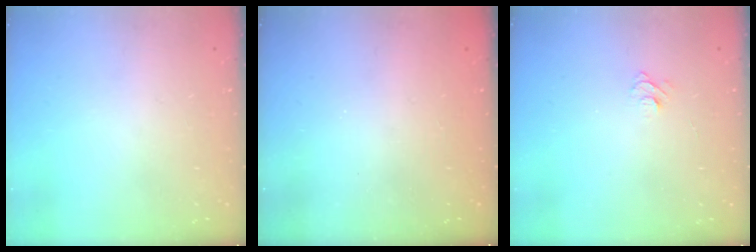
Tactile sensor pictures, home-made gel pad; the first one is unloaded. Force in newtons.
{"total": 2.4, "press": 2.3, "slide": 0.7}
{"total": 4.6, "press": 4.6, "slide": 0.4}